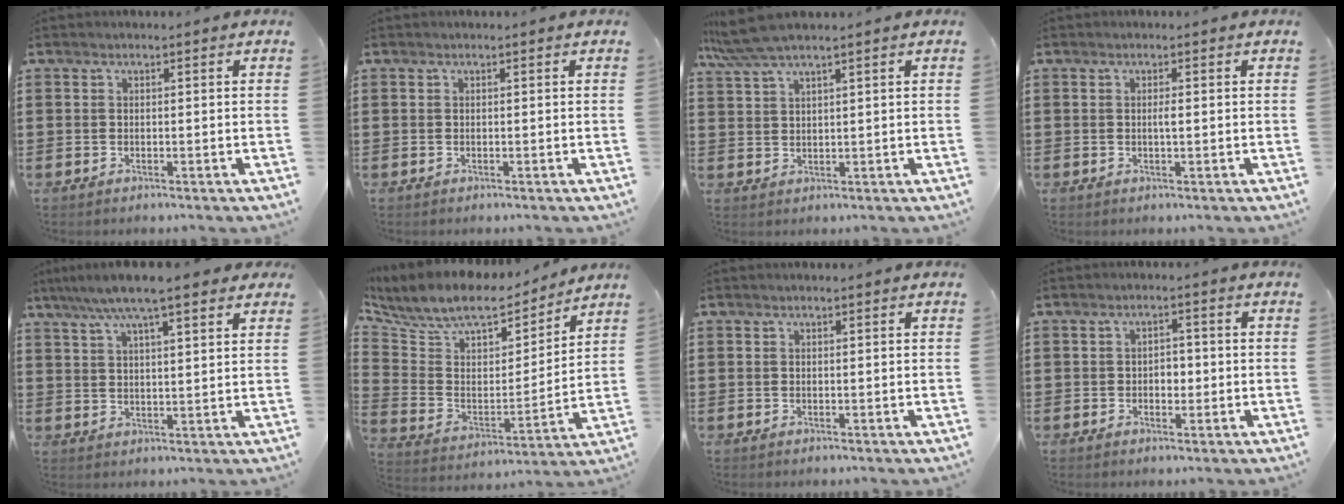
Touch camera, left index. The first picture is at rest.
{"total": 0.0}
{"total": 4.9, "force": [3.7, 0.3, 3.2], "torque": [-0.078, -0.004, 0.064]}
{"total": 1.2, "force": [0.0, 0.1, 1.2], "torque": [-0.023, -0.003, 0.000]}
{"total": 8.0, "force": [6.1, 1.0, 5.0], "torque": [-0.111, -0.008, 0.108]}
{"total": 10.0, "force": [8.5, 3.5, 3.9], "torque": [-0.108, -0.050, 0.148]}
{"total": 0.0}
{"total": 2.2, "force": [-0.5, 1.4, 1.6], "torque": [-0.032, 0.005, -0.013]}